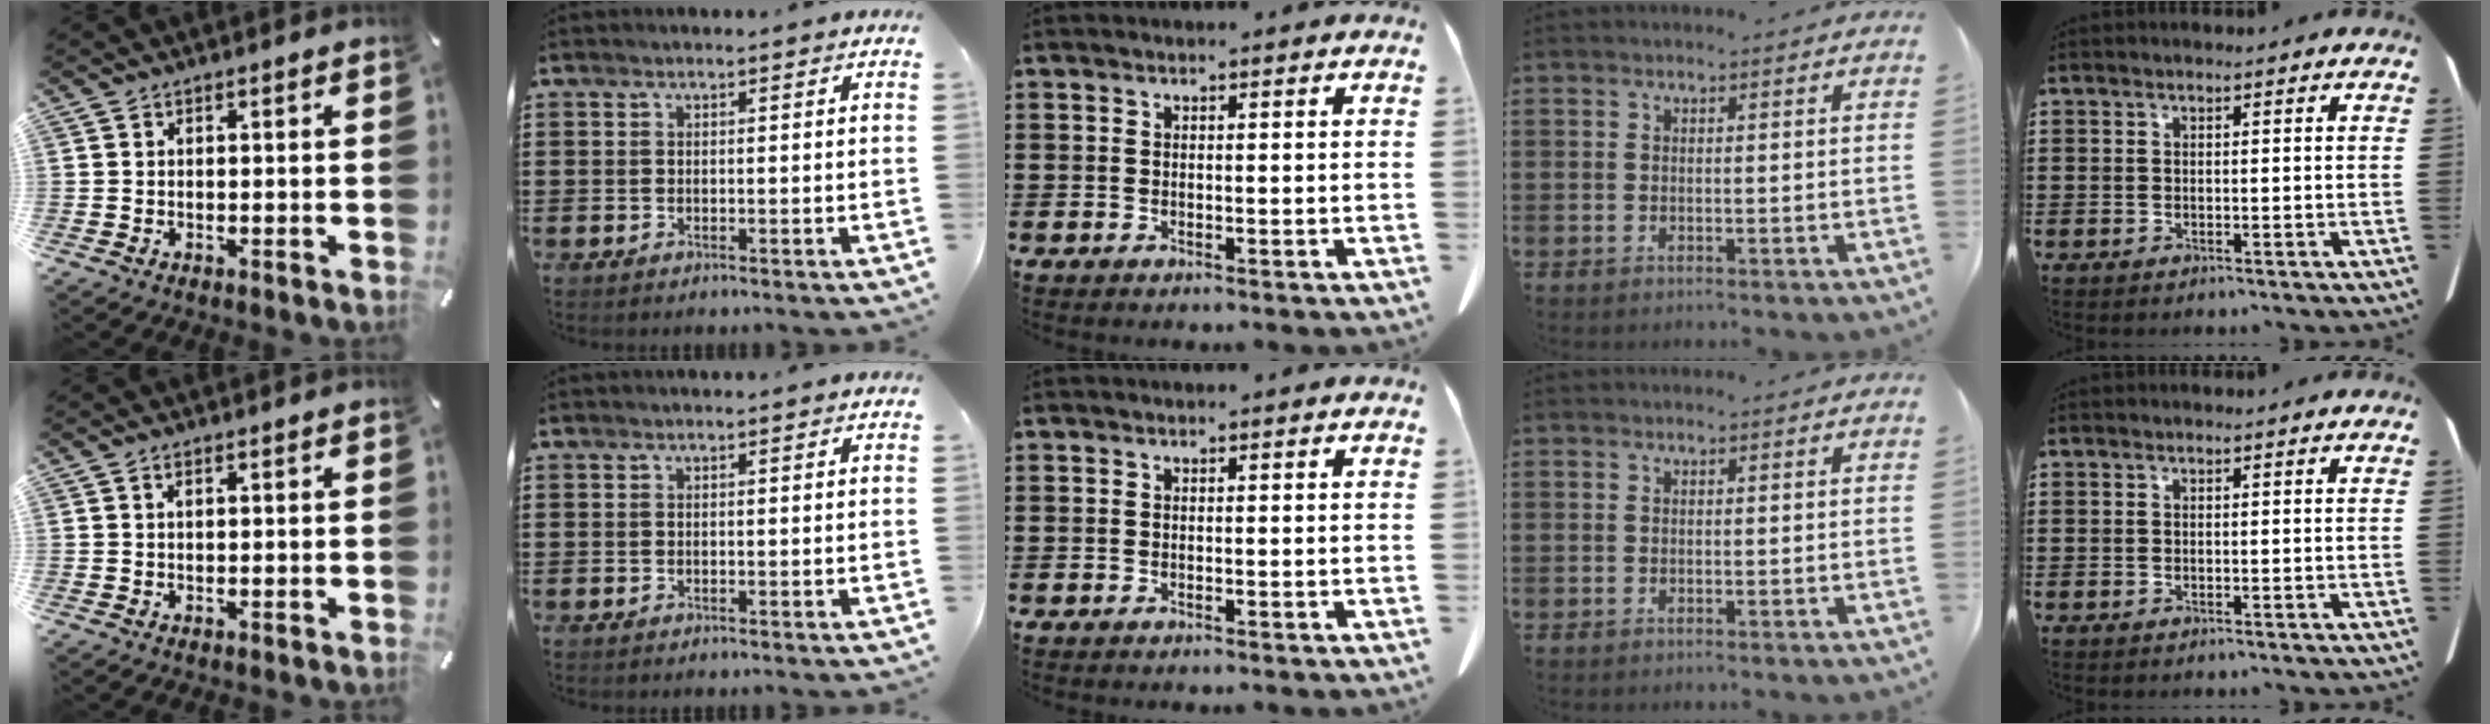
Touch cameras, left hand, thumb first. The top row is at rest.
{"thumb": {"total": 1.2, "force": [0.5, 0.5, 0.9], "torque": [-0.019, 0.003, 0.008]}}